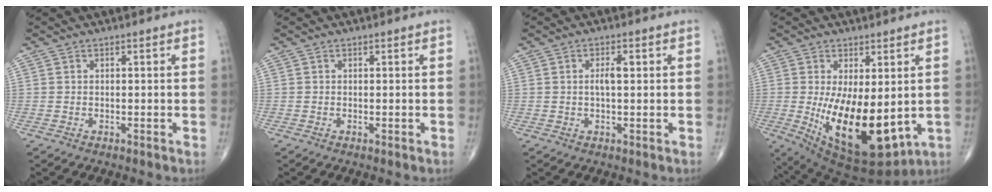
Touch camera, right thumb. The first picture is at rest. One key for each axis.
{"total": 0.0}
{"total": 2.8, "fx": 0.6, "fy": 0.9, "fz": 2.6, "tx": -0.047, "ty": 0.004, "tz": 0.009}
{"total": 17.0, "fx": -1.6, "fy": 7.7, "fz": 15.1, "tx": -0.249, "ty": -0.034, "tz": 0.002}